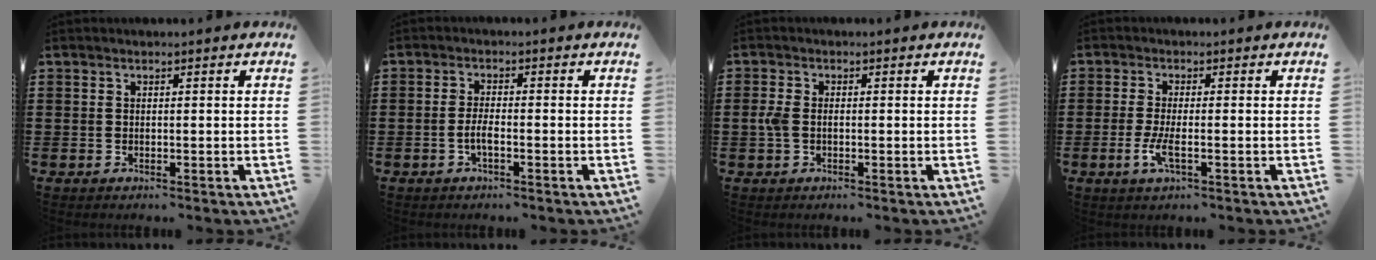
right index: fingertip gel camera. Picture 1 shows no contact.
{"total": 2.5, "force": [-1.0, 0.6, 2.3], "torque": [-0.049, 0.000, -0.020]}
{"total": 2.3, "force": [-0.5, 1.3, 1.8], "torque": [-0.051, -0.002, -0.014]}
{"total": 3.7, "force": [-1.3, 0.8, 3.4], "torque": [-0.076, -0.007, -0.029]}